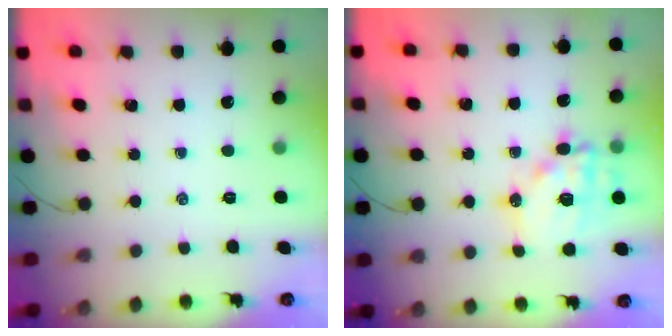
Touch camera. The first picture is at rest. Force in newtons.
{"total": 15.6, "press": 15.2, "slide": 3.6}